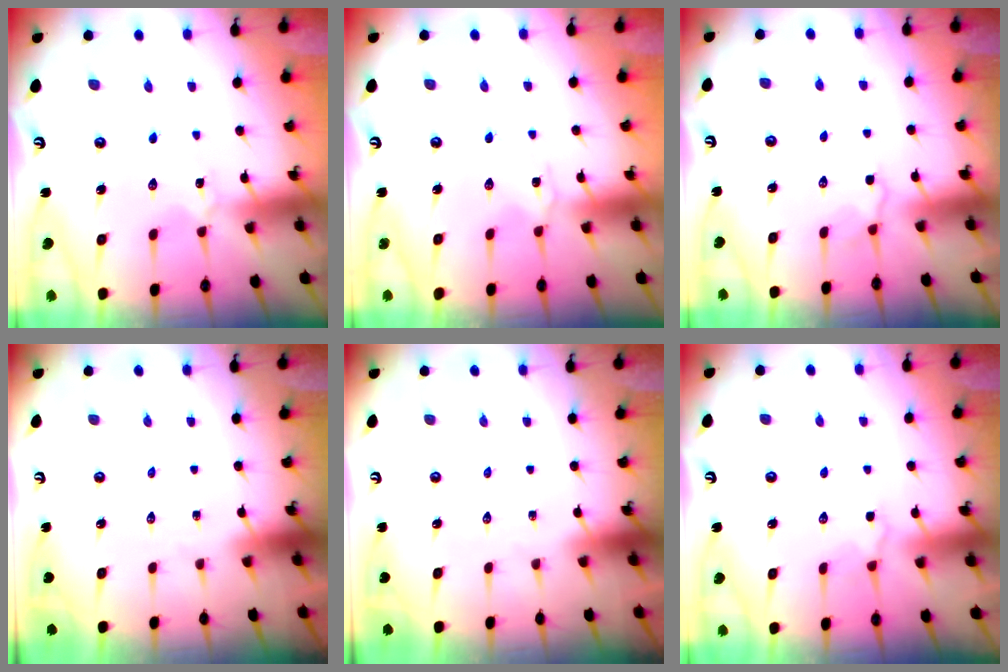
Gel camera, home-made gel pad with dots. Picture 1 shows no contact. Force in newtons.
{"total": 0.0}
{"total": 3.7, "press": 3.4, "slide": 1.5}
{"total": 0.0}
{"total": 0.0}
{"total": 4.1, "press": 3.9, "slide": 1.2}